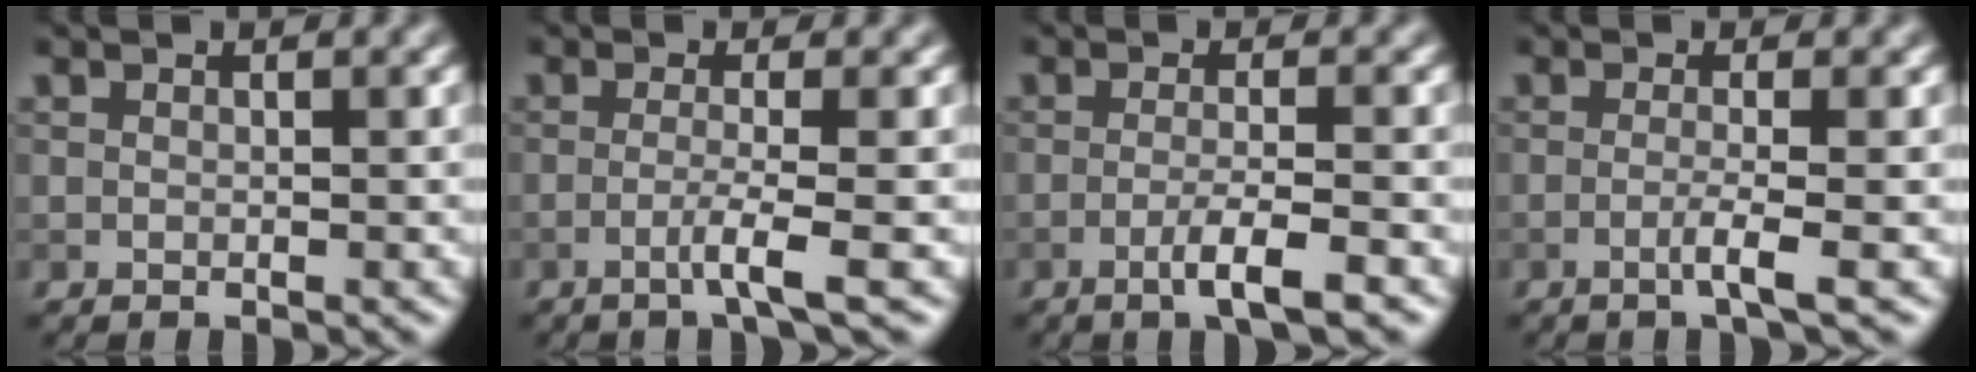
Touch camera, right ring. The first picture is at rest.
{"total": 2.8, "force": [-1.1, 0.3, 2.5], "torque": [-0.043, -0.004, -0.032]}
{"total": 3.4, "force": [-1.7, 0.4, 2.9], "torque": [-0.047, 0.002, -0.039]}
{"total": 2.3, "force": [-0.8, 0.3, 2.1], "torque": [-0.037, -0.005, -0.025]}